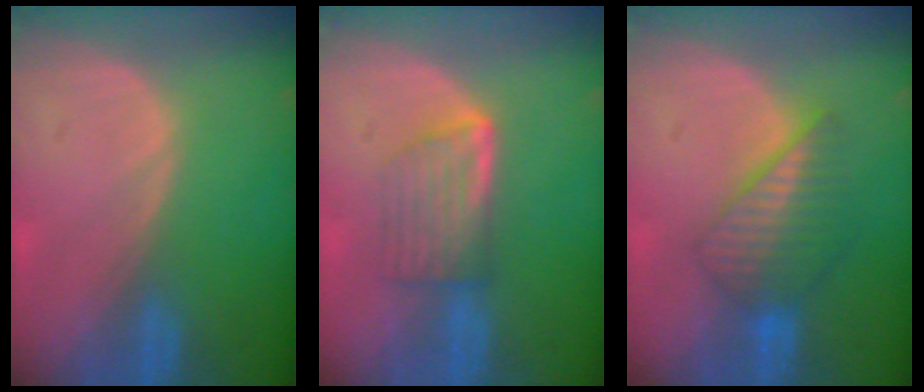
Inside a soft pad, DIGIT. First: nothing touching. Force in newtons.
{"total": 5.8, "press": 5.4, "slide": 2.0}
{"total": 6.3, "press": 6.1, "slide": 1.4}